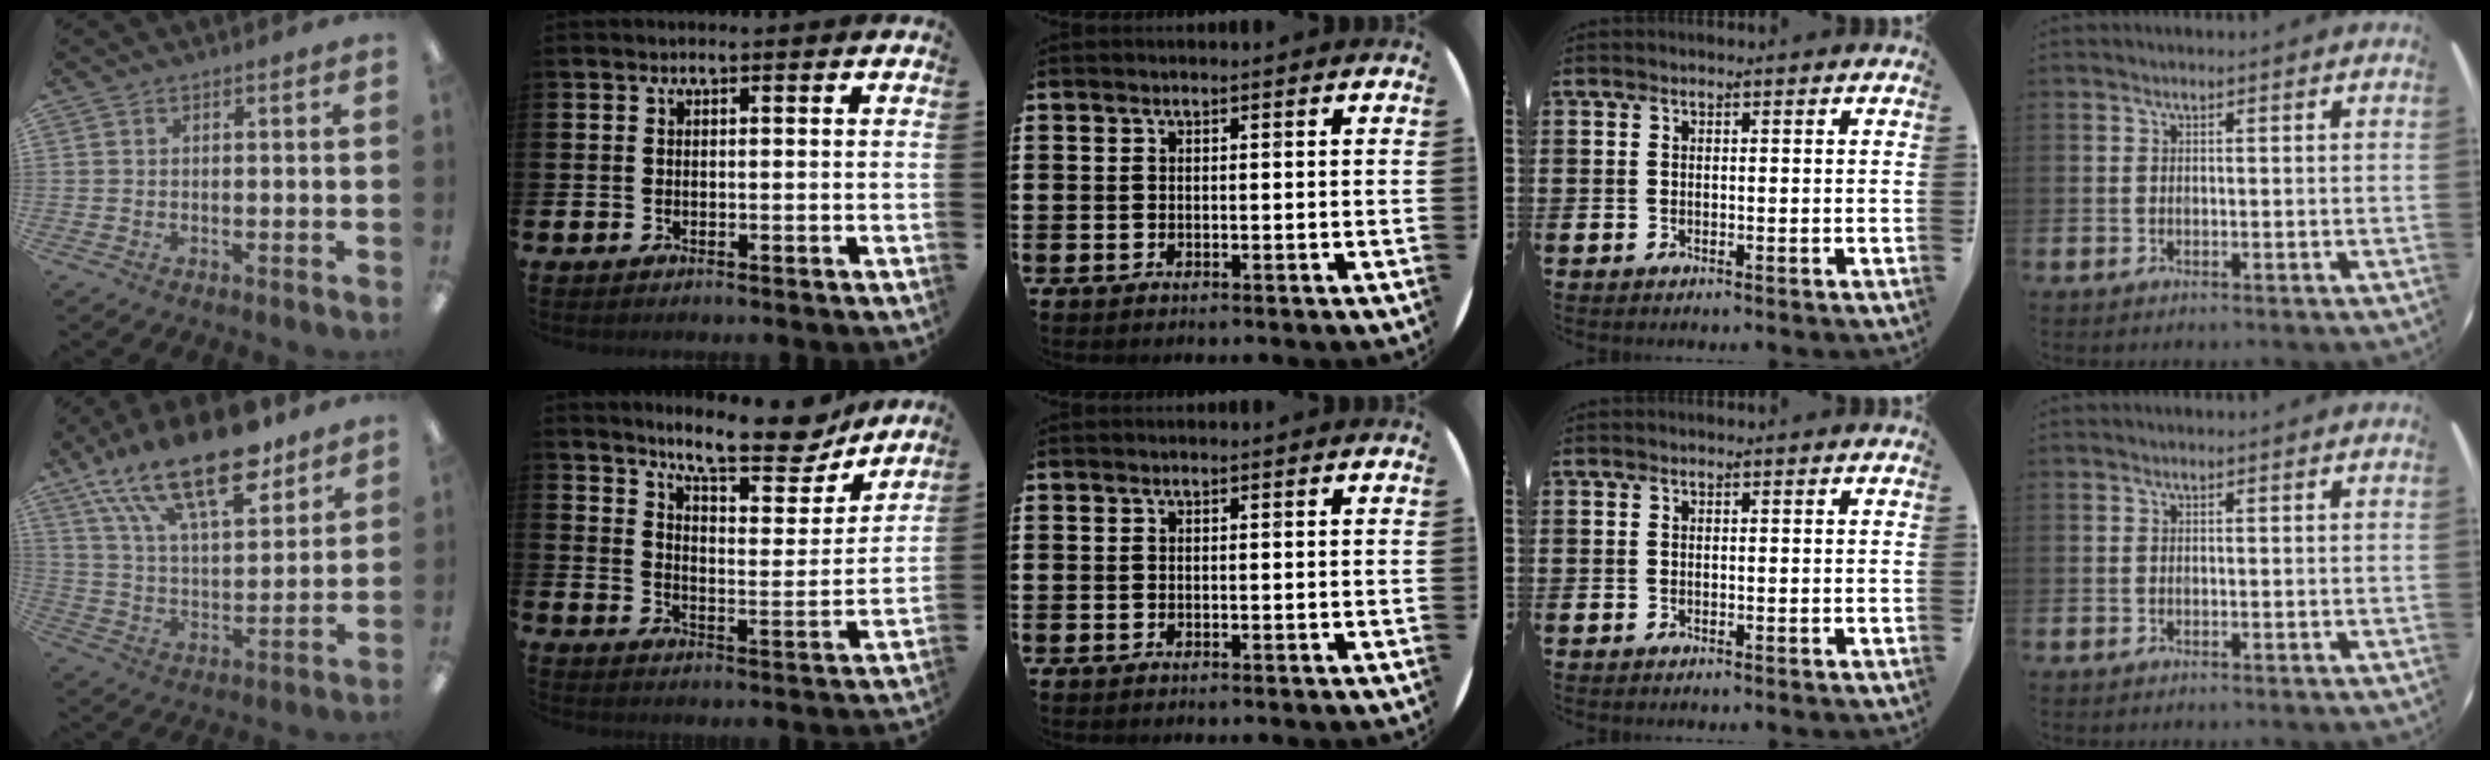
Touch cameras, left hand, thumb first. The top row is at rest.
{"thumb": {"total": 22.5, "force": [15.0, 8.9, 14.2], "torque": [-0.243, -0.076, 0.259]}, "index": {"total": 11.4, "force": [10.2, 2.4, 4.7], "torque": [-0.085, -0.065, 0.175]}}